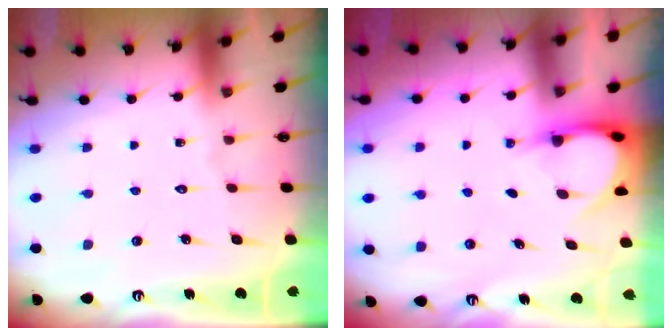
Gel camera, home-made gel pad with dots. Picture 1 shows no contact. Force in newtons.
{"total": 3.8, "press": 3.8, "slide": 0.3}